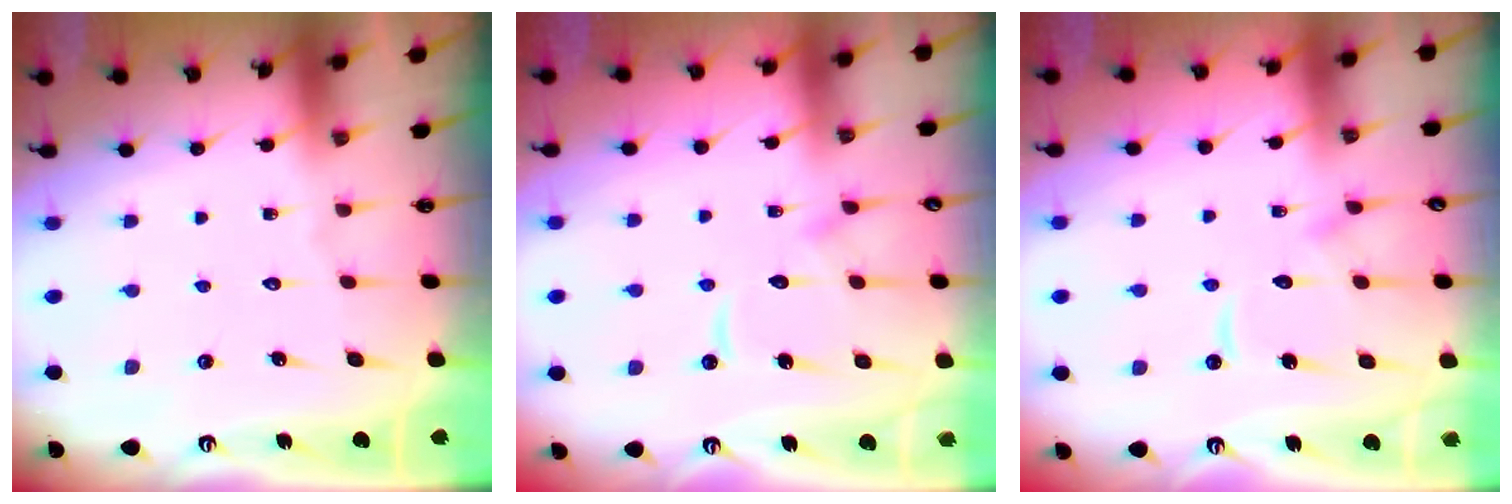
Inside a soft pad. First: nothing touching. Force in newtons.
{"total": 11.1, "press": 11.0, "slide": 1.1}
{"total": 11.1, "press": 11.0, "slide": 1.1}